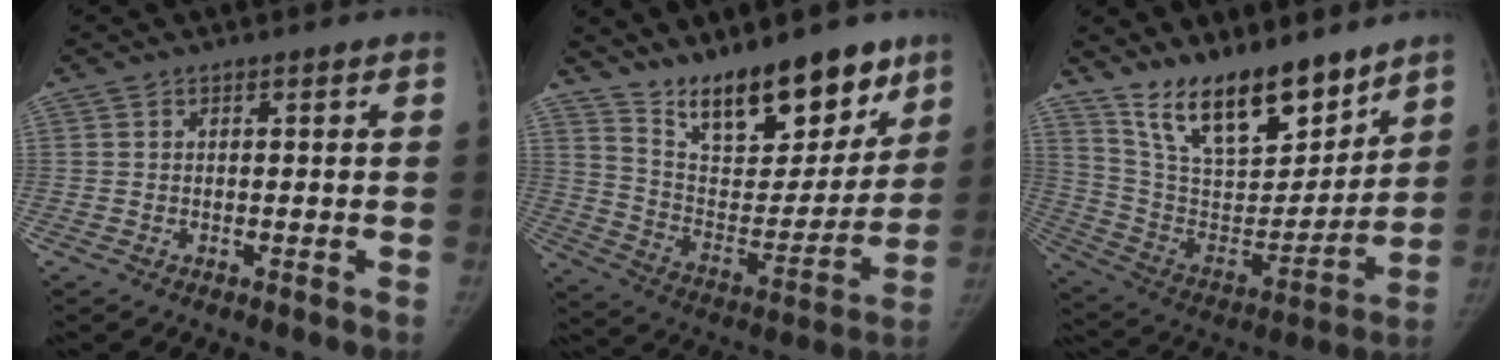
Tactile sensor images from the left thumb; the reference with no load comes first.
{"total": 21.3, "force": [15.7, 8.3, 11.8], "torque": [-0.129, -0.092, 0.263]}
{"total": 19.5, "force": [14.9, 7.0, 10.5], "torque": [-0.132, -0.091, 0.270]}